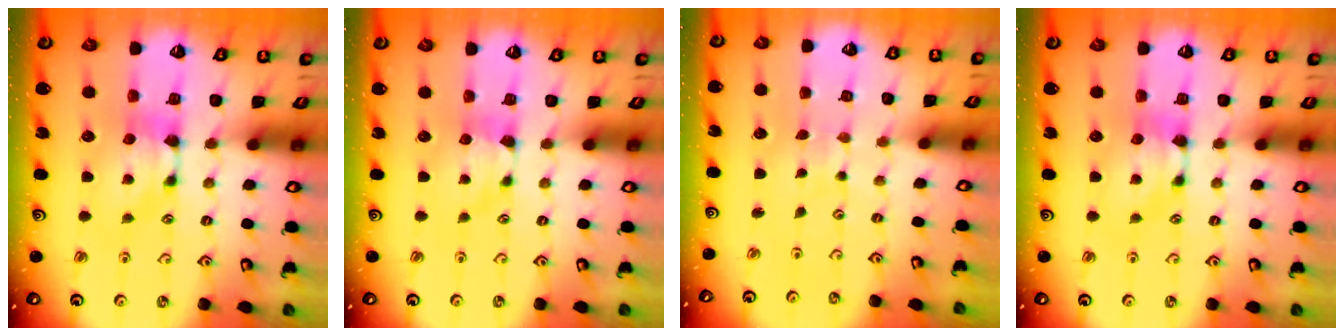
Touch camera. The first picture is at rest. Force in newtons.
{"total": 0.8, "press": 0.7, "slide": 0.2}
{"total": 4.8, "press": 4.8, "slide": 0.2}
{"total": 0.0}